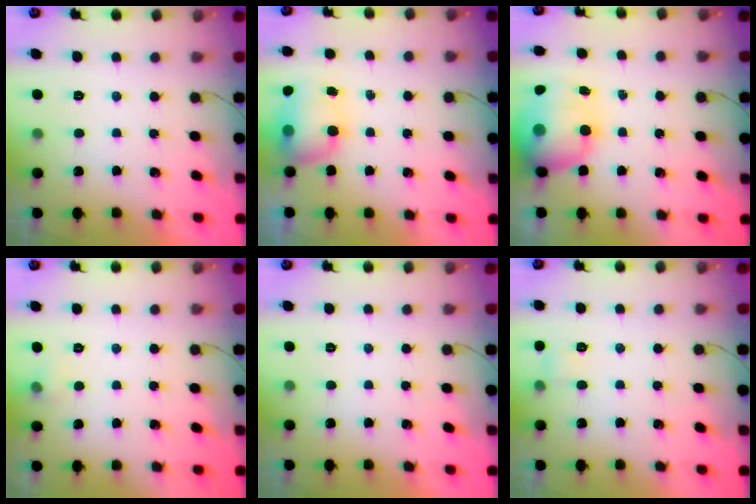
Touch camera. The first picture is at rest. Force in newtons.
{"total": 7.4, "press": 7.3, "slide": 1.1}
{"total": 14.3, "press": 13.8, "slide": 3.9}
{"total": 3.6, "press": 3.3, "slide": 1.5}
{"total": 0.0}
{"total": 2.6, "press": 2.4, "slide": 1.0}